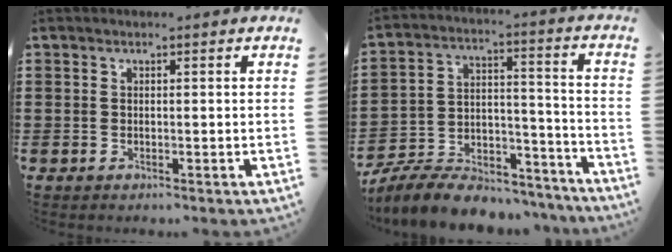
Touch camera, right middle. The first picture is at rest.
{"total": 8.9, "force": [-8.3, 2.5, 2.3], "torque": [-0.047, 0.020, -0.162]}